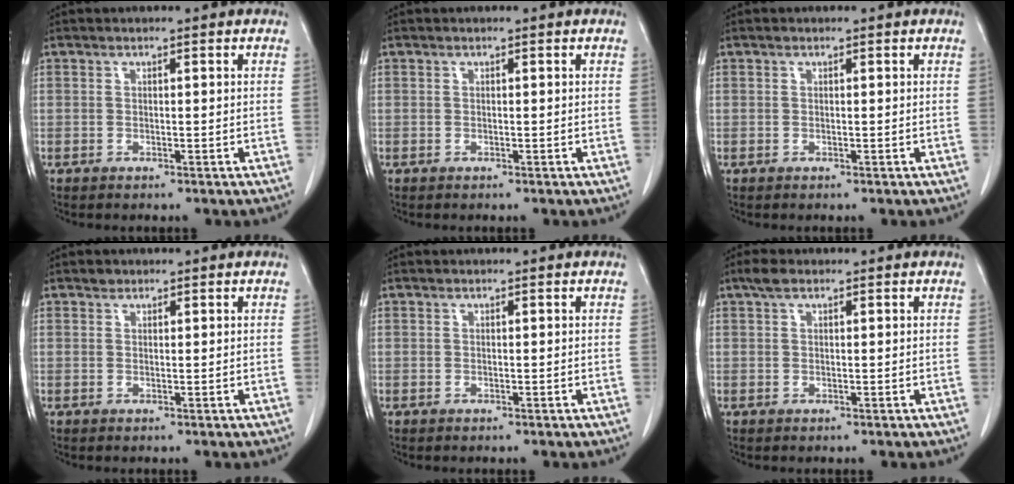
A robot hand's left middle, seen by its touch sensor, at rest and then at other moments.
{"total": 0.0}
{"total": 0.0}
{"total": 0.9, "force": [0.7, 0.5, 0.1], "torque": [-0.002, 0.000, 0.009]}
{"total": 0.0}
{"total": 1.9, "force": [1.3, 0.8, 1.1], "torque": [-0.027, 0.015, 0.023]}